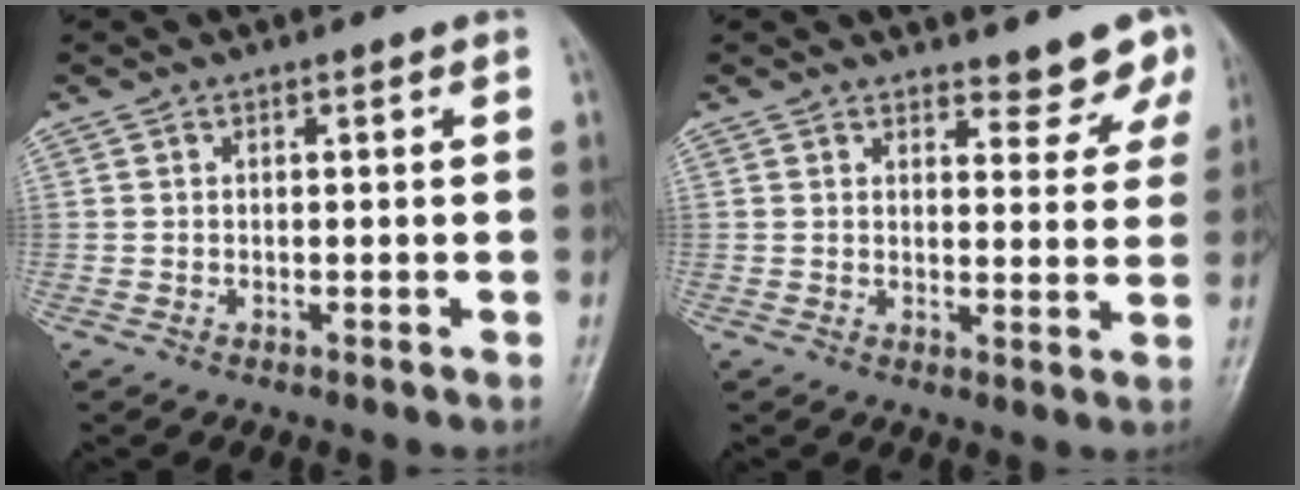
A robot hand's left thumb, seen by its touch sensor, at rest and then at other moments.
{"total": 5.8, "force": [5.2, 2.2, 1.5], "torque": [0.014, -0.038, 0.051]}